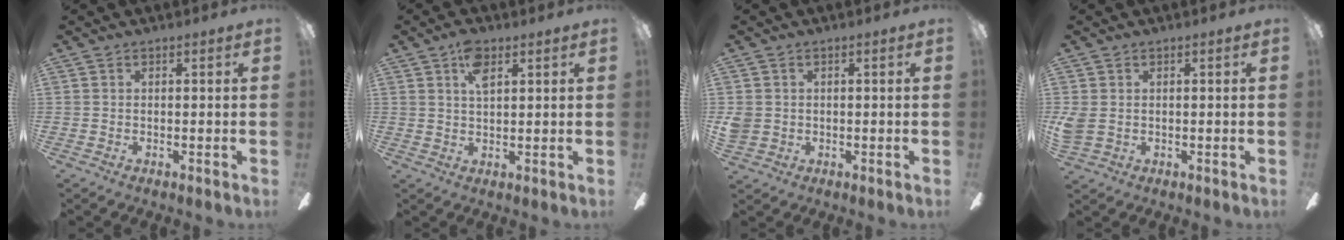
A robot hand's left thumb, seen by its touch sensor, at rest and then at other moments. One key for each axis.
{"total": 5.4, "fx": 2.9, "fy": 2.5, "fz": 3.8, "tx": -0.068, "ty": 0.000, "tz": 0.047}
{"total": 2.8, "fx": 0.4, "fy": 2.6, "fz": 0.8, "tx": -0.017, "ty": 0.006, "tz": 0.010}
{"total": 2.9, "fx": 0.6, "fy": 2.1, "fz": 1.8, "tx": -0.044, "ty": 0.001, "tz": 0.011}